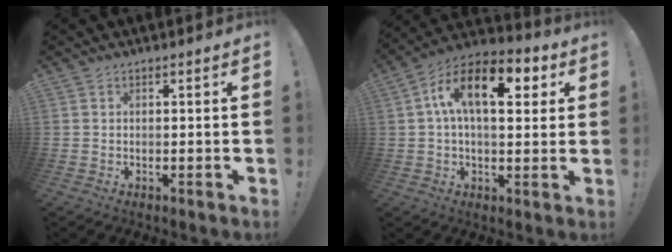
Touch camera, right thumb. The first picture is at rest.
{"total": 15.8, "force": [4.6, 8.0, 12.8], "torque": [-0.214, 0.002, 0.074]}